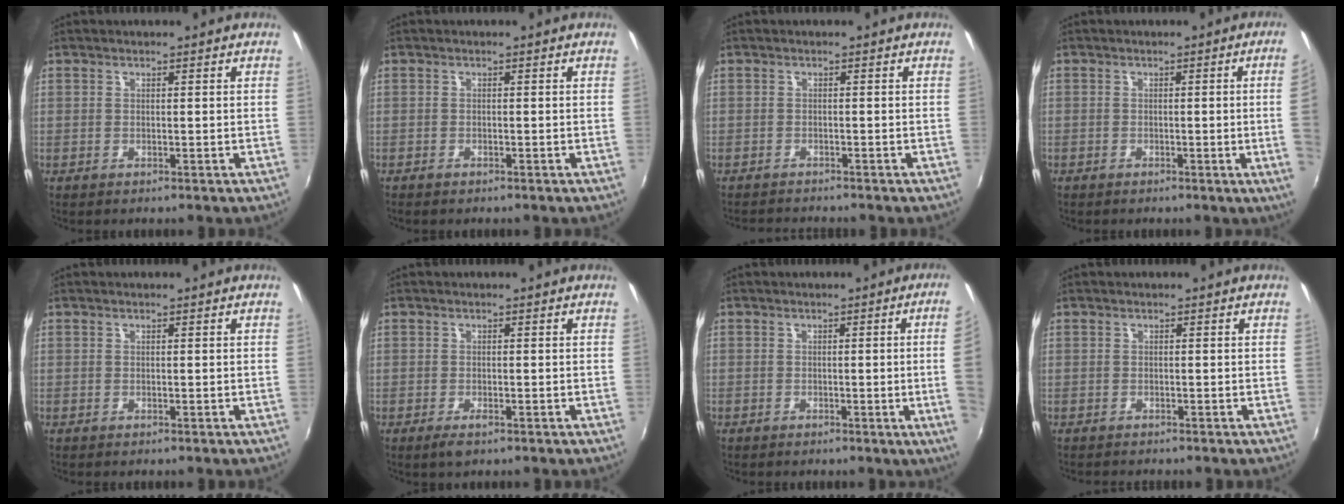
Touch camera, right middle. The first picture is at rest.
{"total": 0.9, "force": [-0.8, 0.4, 0.2], "torque": [-0.007, -0.003, -0.017]}
{"total": 3.1, "force": [-3.1, 0.0, 0.6], "torque": [-0.026, -0.012, -0.052]}
{"total": 4.9, "force": [-0.1, -1.9, 4.5], "torque": [-0.067, -0.010, 0.004]}
{"total": 0.0}
{"total": 2.9, "force": [-1.9, 1.1, 1.9], "torque": [-0.043, -0.008, -0.036]}
{"total": 7.5, "force": [-0.3, -1.5, 7.3], "torque": [-0.085, -0.008, -0.001]}
{"total": 1.4, "force": [-1.3, 0.0, 0.3], "torque": [-0.010, -0.008, -0.021]}